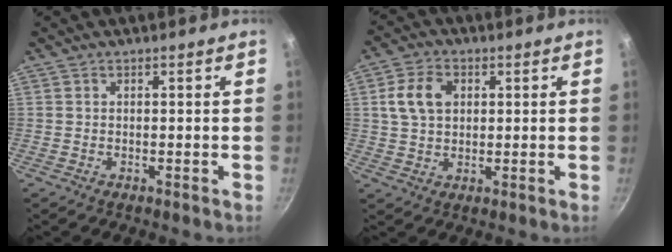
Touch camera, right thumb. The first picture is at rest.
{"total": 7.8, "force": [1.9, 5.6, 5.2], "torque": [-0.090, 0.005, 0.035]}